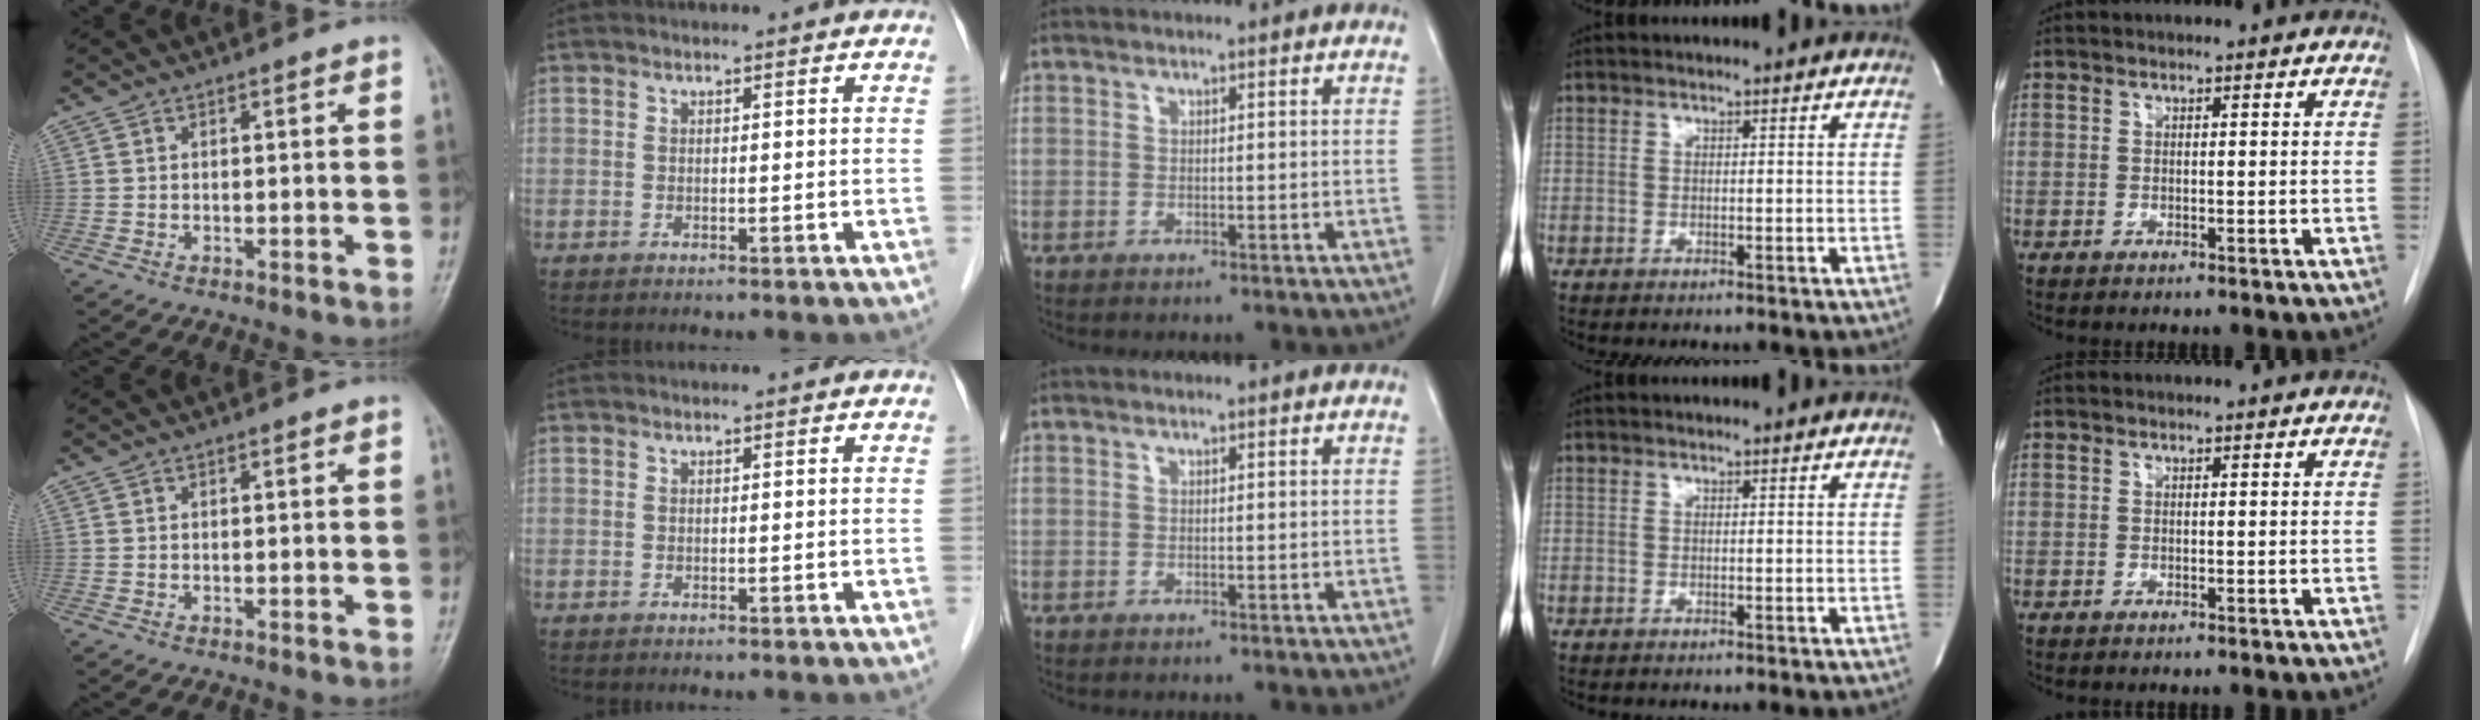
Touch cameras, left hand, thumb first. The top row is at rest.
{}